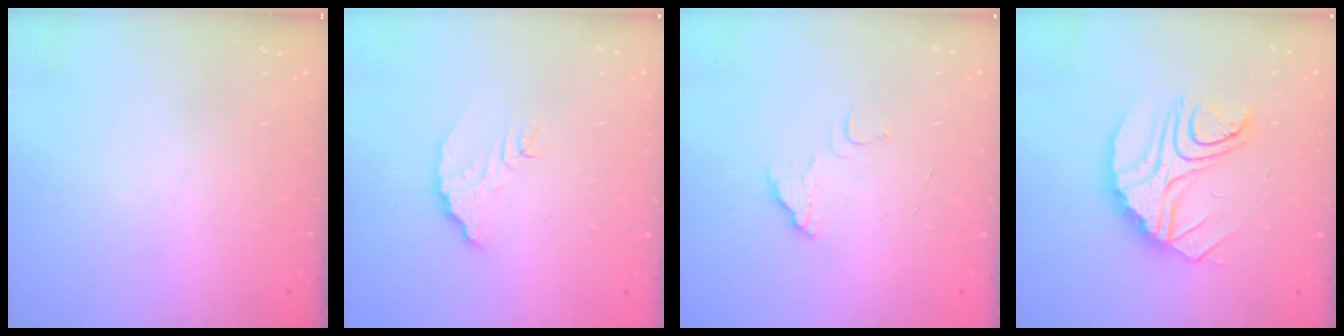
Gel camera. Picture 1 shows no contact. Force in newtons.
{"total": 6.5, "press": 6.5, "slide": 0.4}
{"total": 5.8, "press": 5.8, "slide": 0.5}
{"total": 14.2, "press": 14.1, "slide": 1.2}